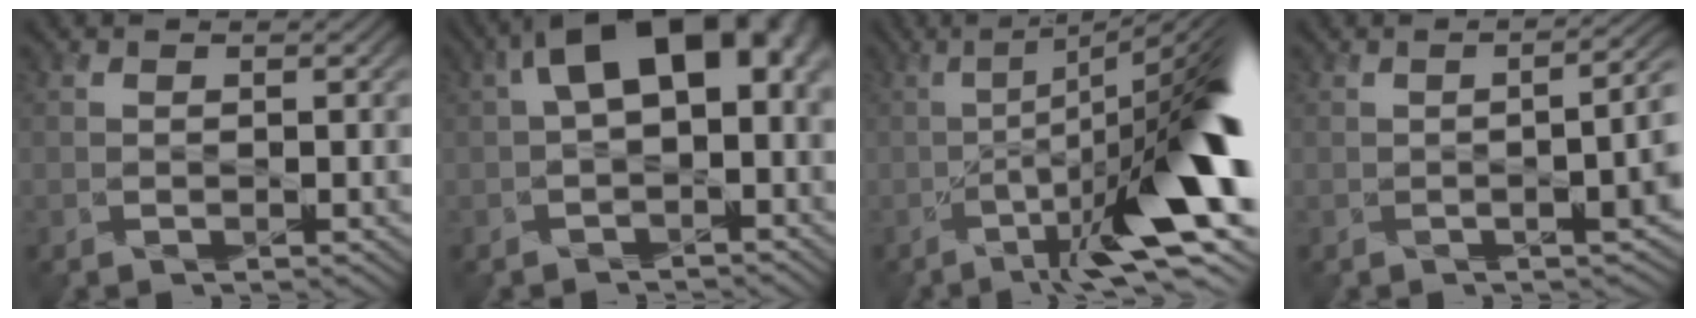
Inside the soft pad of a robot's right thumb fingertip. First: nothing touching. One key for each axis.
{"total": 10.6, "fx": 1.5, "fy": 5.8, "fz": 8.7, "tx": -0.142, "ty": 0.005, "tz": 0.026}
{"total": 17.3, "fx": -3.6, "fy": 4.3, "fz": 16.4, "tx": -0.236, "ty": -0.007, "tz": -0.045}
{"total": 6.1, "fx": -0.7, "fy": 2.5, "fz": 5.6, "tx": -0.055, "ty": -0.005, "tz": -0.009}